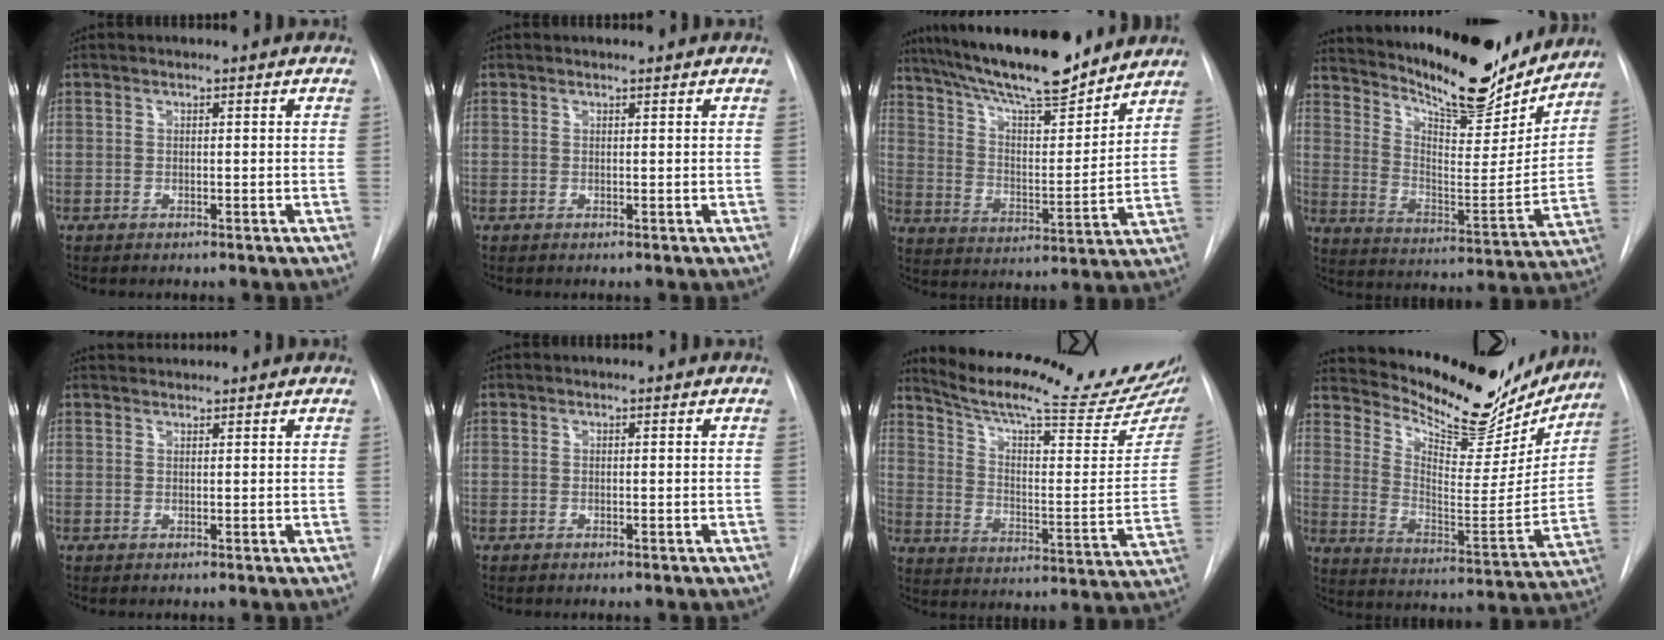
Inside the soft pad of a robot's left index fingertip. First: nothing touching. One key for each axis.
{"total": 1.1, "fx": 1.1, "fy": 0.1, "fz": 0.1, "tx": -0.008, "ty": 0.008, "tz": 0.018}
{"total": 20.6, "fx": 17.7, "fy": 3.2, "fz": 10.1, "tx": -0.180, "ty": 0.010, "tz": 0.281}
{"total": 21.7, "fx": 19.1, "fy": 5.2, "fz": 8.7, "tx": -0.151, "ty": -0.029, "tz": 0.278}
{"total": 3.6, "fx": 3.6, "fy": 0.3, "fz": 0.4, "tx": -0.010, "ty": 0.034, "tz": 0.056}
{"total": 0.0}
{"total": 25.4, "fx": 21.6, "fy": 2.5, "fz": 13.0, "tx": -0.200, "ty": -0.053, "tz": 0.295}
{"total": 22.9, "fx": 20.3, "fy": 6.6, "fz": 8.4, "tx": -0.132, "ty": -0.040, "tz": 0.284}